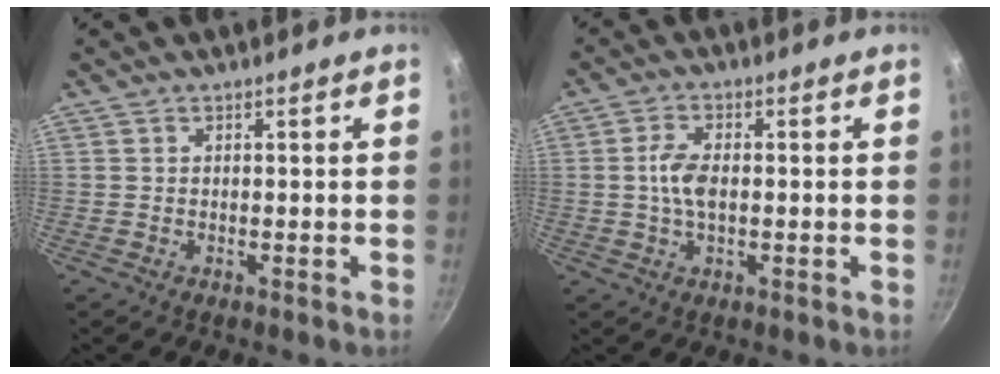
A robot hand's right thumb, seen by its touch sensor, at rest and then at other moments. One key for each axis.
{"total": 5.3, "fx": -0.1, "fy": 2.8, "fz": 4.5, "tx": -0.087, "ty": 0.009, "tz": -0.006}